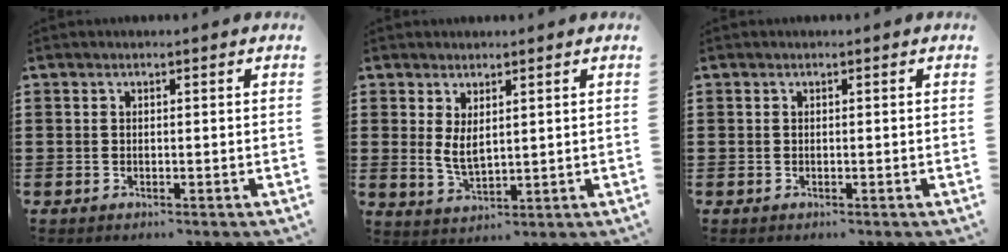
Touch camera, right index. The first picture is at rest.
{"total": 3.6, "force": [1.2, 1.6, 3.0], "torque": [-0.067, -0.001, 0.021]}
{"total": 0.0}